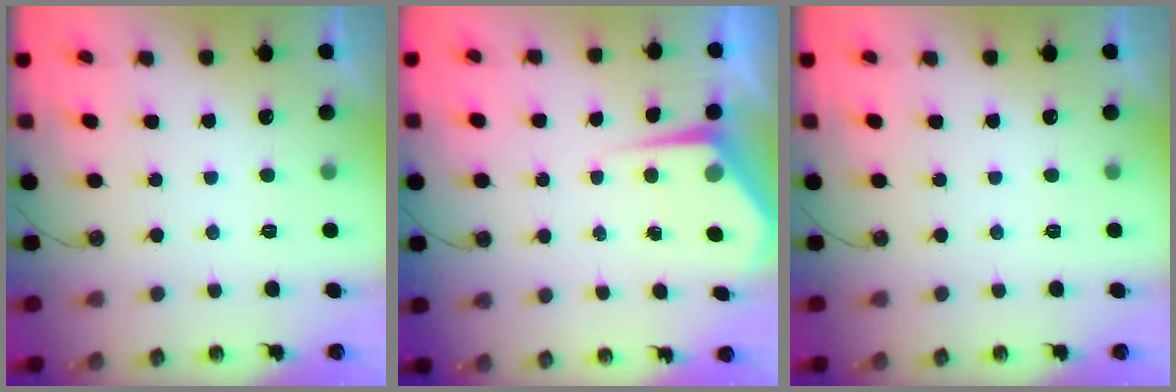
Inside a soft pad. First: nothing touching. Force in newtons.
{"total": 4.6, "press": 4.6, "slide": 0.4}
{"total": 0.0}